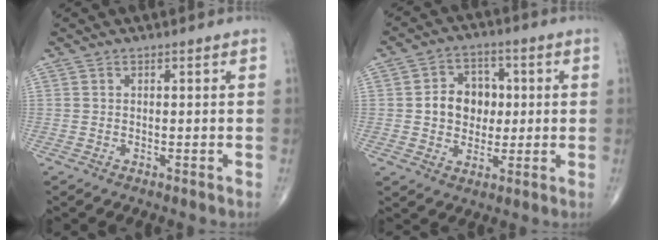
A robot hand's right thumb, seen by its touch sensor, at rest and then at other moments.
{"total": 9.0, "force": [0.6, 7.4, 5.2], "torque": [-0.037, 0.013, 0.006]}